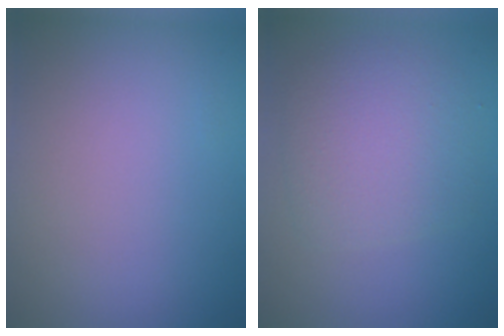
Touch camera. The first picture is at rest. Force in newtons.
{"total": 4.5, "press": 4.5, "slide": 0.0}